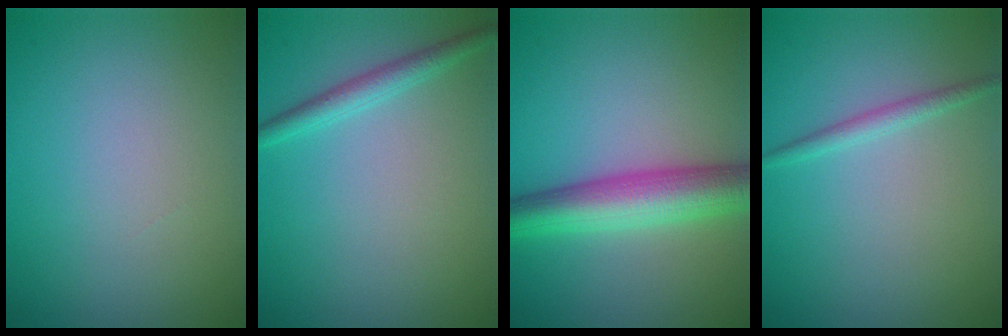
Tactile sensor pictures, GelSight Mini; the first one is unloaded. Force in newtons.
{"total": 2.0, "press": 2.0, "slide": 0.1}
{"total": 6.4, "press": 6.4, "slide": 0.3}
{"total": 1.3, "press": 1.3, "slide": 0.0}